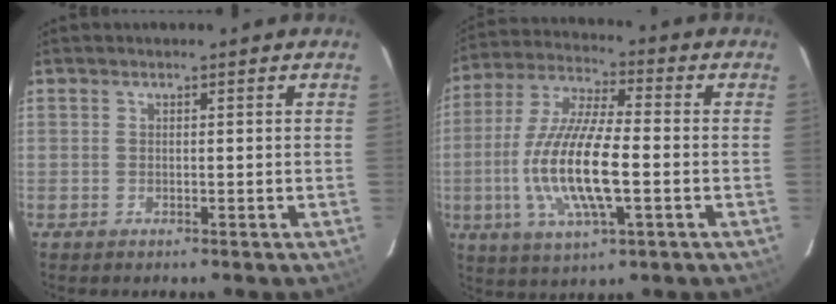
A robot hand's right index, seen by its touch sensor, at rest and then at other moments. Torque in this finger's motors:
{"motor_torque": [1.93, -0.21, 1.05, 0.21]}